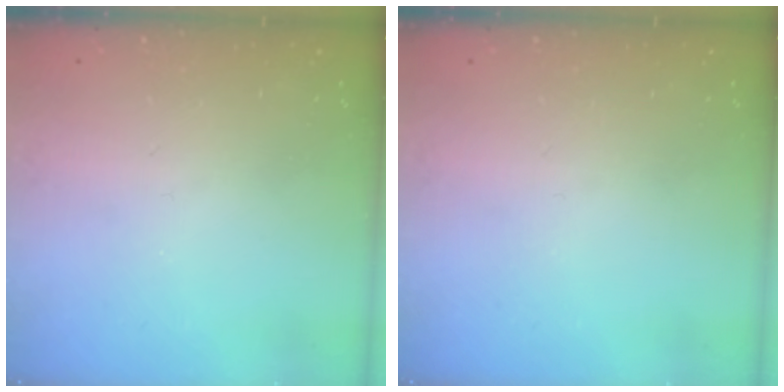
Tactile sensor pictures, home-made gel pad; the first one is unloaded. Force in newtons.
{"total": 0.0}